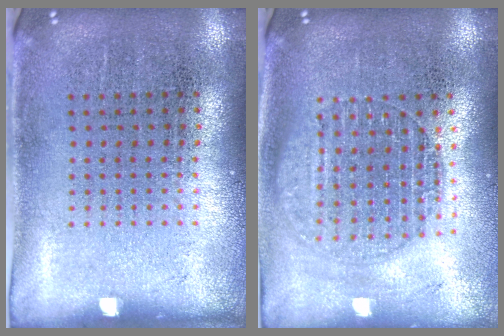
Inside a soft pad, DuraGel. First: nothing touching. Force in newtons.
{"total": 1.8, "press": 1.5, "slide": 0.8}